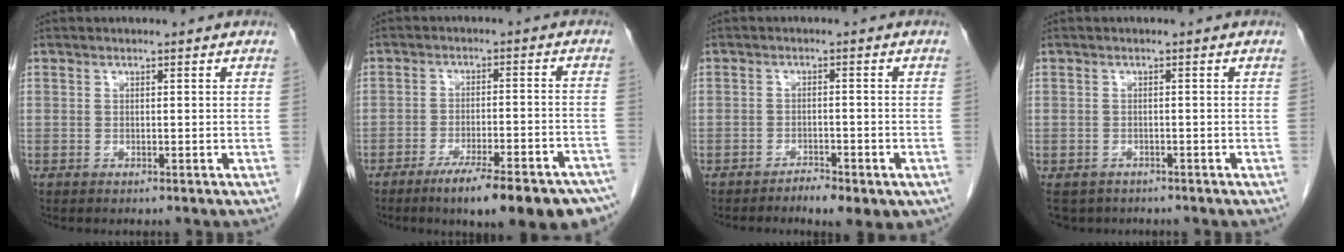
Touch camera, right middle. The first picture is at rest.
{"total": 18.2, "force": [-14.1, 2.7, 11.3], "torque": [-0.095, 0.010, -0.193]}
{"total": 5.4, "force": [-3.5, 1.8, 3.6], "torque": [-0.047, 0.002, -0.046]}
{"total": 5.1, "force": [-3.9, 3.0, 1.3], "torque": [-0.021, -0.003, -0.055]}